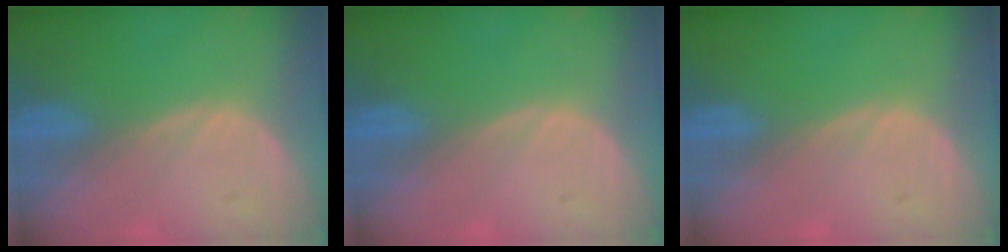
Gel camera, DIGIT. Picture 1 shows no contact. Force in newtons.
{"total": 0.0}
{"total": 0.0}